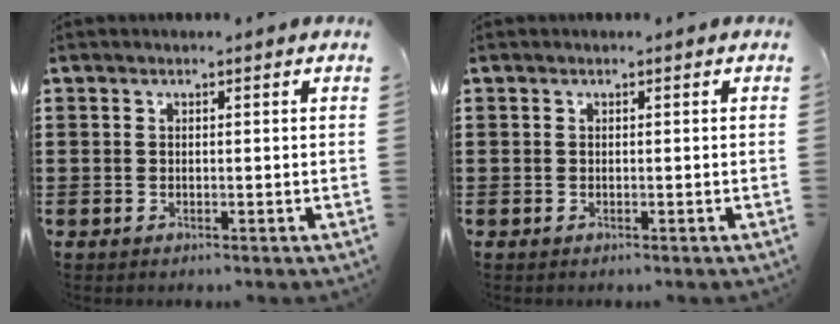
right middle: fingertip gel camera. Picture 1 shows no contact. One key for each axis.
{"total": 0.0}